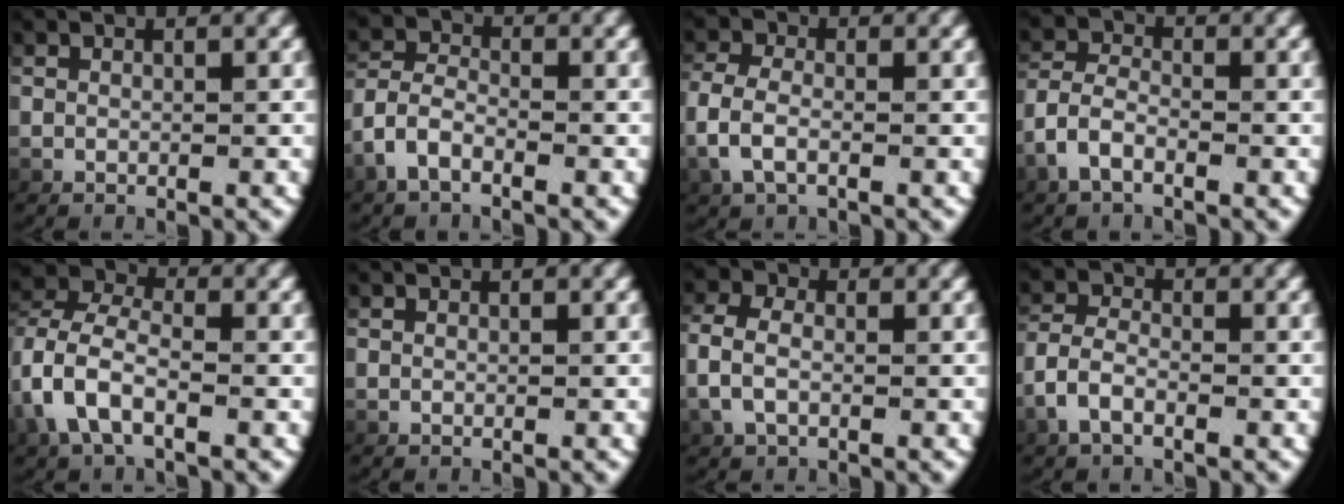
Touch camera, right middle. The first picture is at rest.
{"total": 3.1, "force": [-1.6, 2.1, 1.6], "torque": [-0.045, -0.008, -0.029]}
{"total": 2.7, "force": [-0.7, 1.6, 2.0], "torque": [-0.062, -0.003, -0.008]}
{"total": 2.7, "force": [-1.4, 1.7, 1.5], "torque": [-0.045, -0.007, -0.026]}
{"total": 3.9, "force": [-0.5, 2.6, 2.8], "torque": [-0.071, -0.001, -0.012]}
{"total": 0.0}
{"total": 2.6, "force": [-0.3, 1.9, 1.8], "torque": [-0.055, 0.002, -0.007]}
{"total": 2.4, "force": [-1.2, 1.4, 1.5], "torque": [-0.044, -0.005, -0.022]}